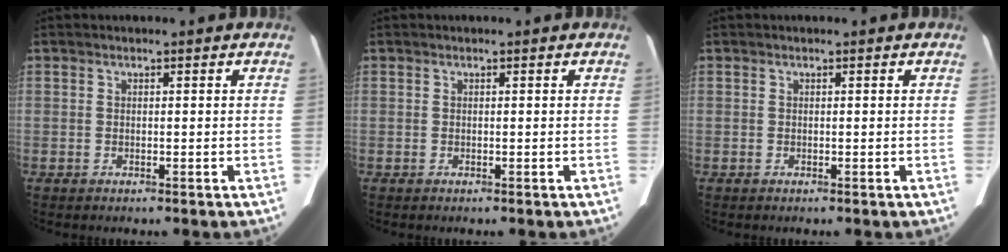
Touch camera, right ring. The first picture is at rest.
{"total": 0.0}
{"total": 0.0}